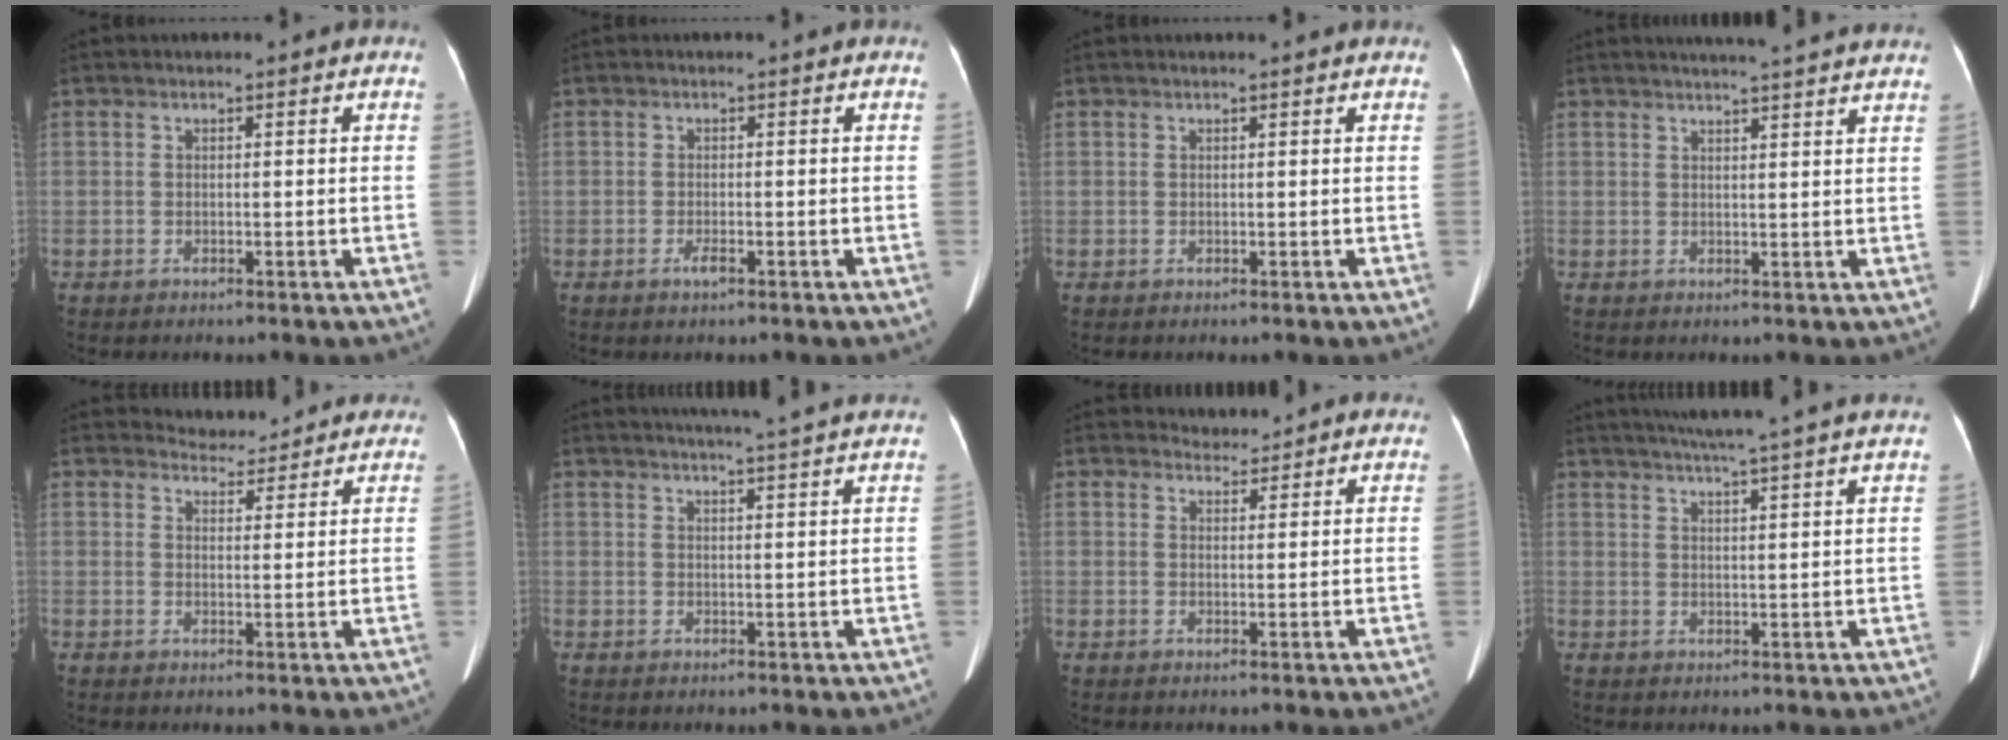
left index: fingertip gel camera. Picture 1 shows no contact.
{"total": 1.1, "force": [-0.8, 0.1, 0.8], "torque": [-0.019, -0.004, -0.015]}
{"total": 1.6, "force": [1.5, 0.1, 0.5], "torque": [-0.009, 0.009, 0.015]}
{"total": 12.6, "force": [11.5, 0.3, 5.2], "torque": [-0.071, 0.011, 0.127]}
{"total": 7.3, "force": [7.1, 1.8, -0.2], "torque": [0.016, 0.003, 0.076]}
{"total": 13.7, "force": [12.4, -0.5, 5.7], "torque": [-0.087, -0.003, 0.139]}
{"total": 4.3, "force": [4.2, 1.0, -0.4], "torque": [0.009, 0.006, 0.045]}
{"total": 17.1, "force": [15.0, -1.0, 8.2], "torque": [-0.135, 0.001, 0.189]}